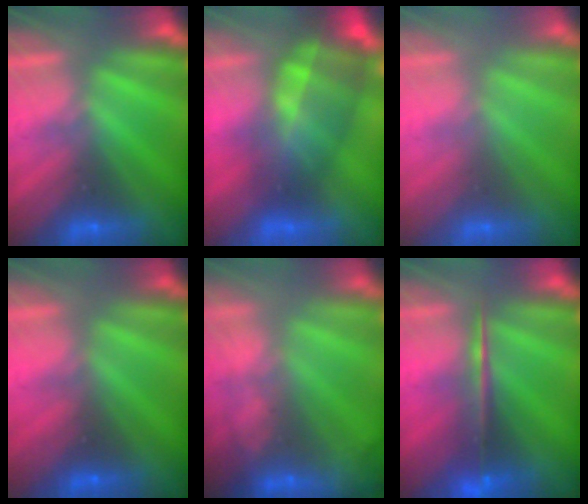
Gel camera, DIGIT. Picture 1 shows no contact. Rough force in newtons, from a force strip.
{"total": 9.4}
{"total": 2.7}
{"total": 4.5}
{"total": 6.9}
{"total": 7.5}